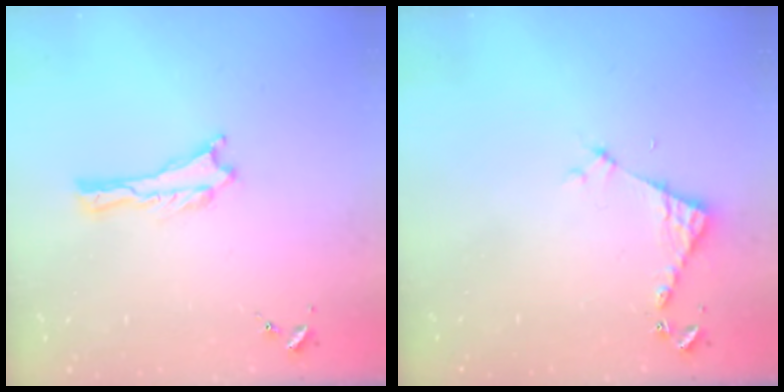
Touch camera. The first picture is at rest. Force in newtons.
{"total": 3.9, "press": 3.9, "slide": 0.3}